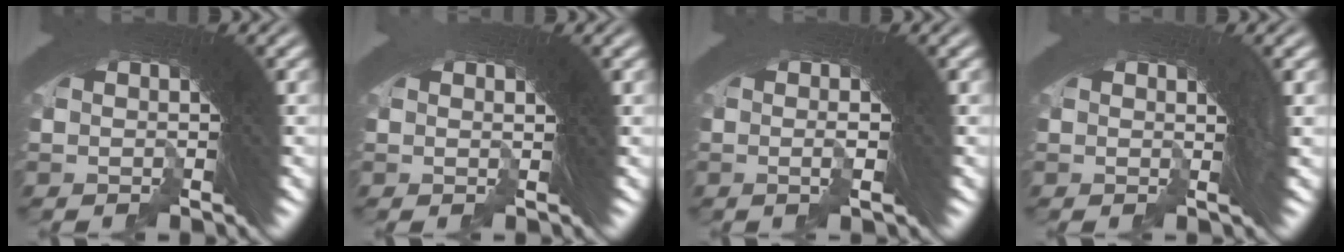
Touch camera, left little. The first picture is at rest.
{"total": 0.9, "force": [-0.9, 0.3, 0.1], "torque": [-0.014, -0.016, -0.009]}
{"total": 3.2, "force": [0.5, 1.7, 2.6], "torque": [-0.028, 0.015, -0.004]}
{"total": 1.0, "force": [0.2, 0.2, 0.9], "torque": [-0.017, 0.005, -0.001]}